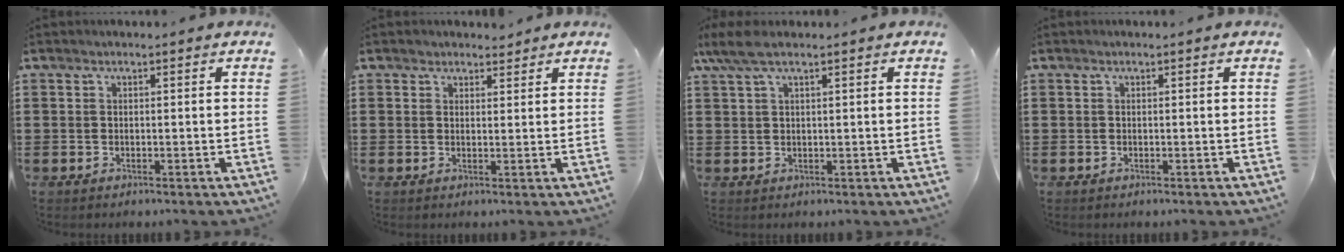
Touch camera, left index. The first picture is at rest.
{"total": 2.1, "force": [1.8, 1.0, 0.1], "torque": [-0.007, 0.006, 0.036]}
{"total": 3.8, "force": [2.0, 0.8, 3.1], "torque": [-0.078, -0.002, 0.032]}
{"total": 0.0}